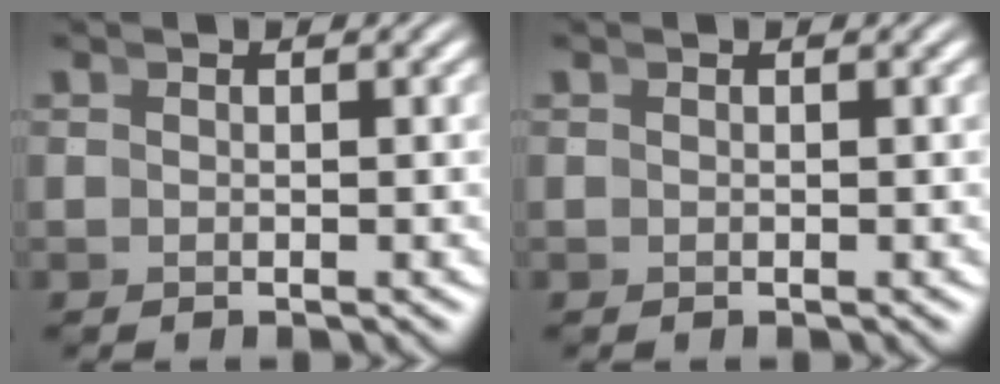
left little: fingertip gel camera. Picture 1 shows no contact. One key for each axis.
{"total": 0.0}